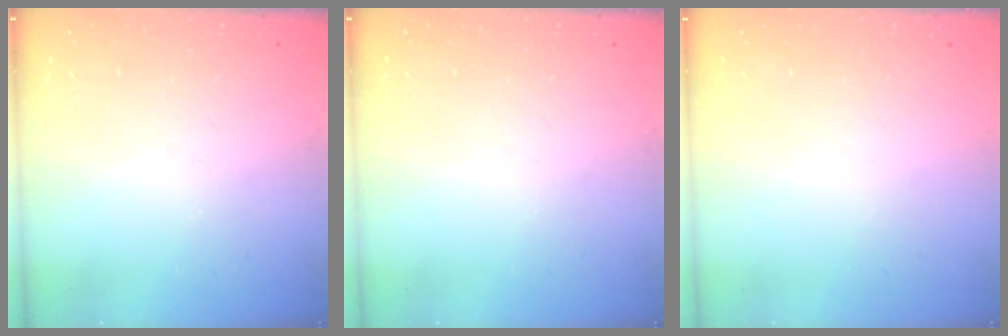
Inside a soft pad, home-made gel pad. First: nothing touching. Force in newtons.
{"total": 0.0}
{"total": 1.5, "press": 1.5, "slide": 0.1}